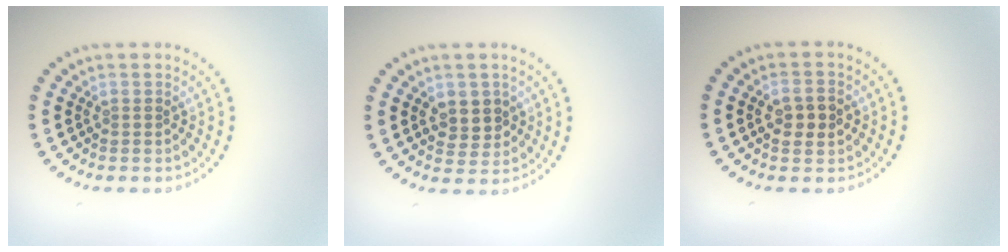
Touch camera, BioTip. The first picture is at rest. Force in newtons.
{"total": 2.6, "press": 2.6, "slide": 0.4}
{"total": 2.6, "press": 2.6, "slide": 0.2}